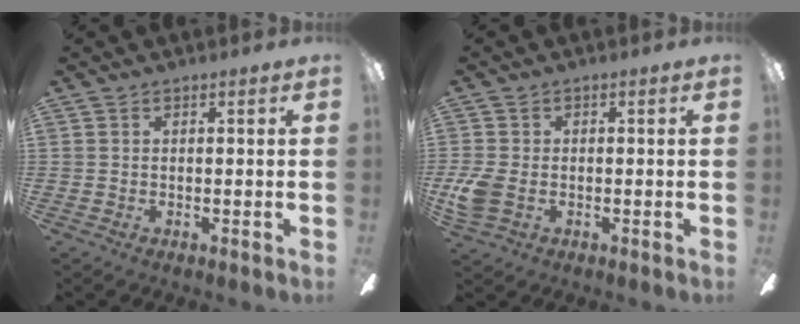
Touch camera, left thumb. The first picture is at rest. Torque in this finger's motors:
{"motor_torque": [-0.36, 0.45, -0.07, 0.11, 0.04]}